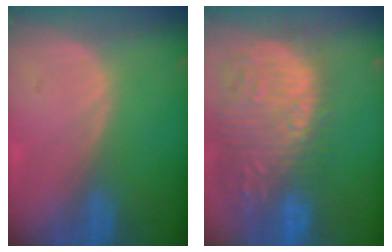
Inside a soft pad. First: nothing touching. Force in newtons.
{"total": 15.7, "press": 12.9, "slide": 9.0}